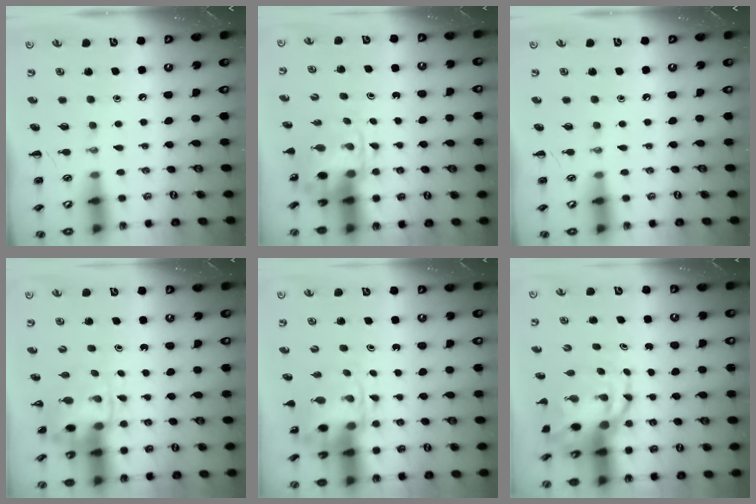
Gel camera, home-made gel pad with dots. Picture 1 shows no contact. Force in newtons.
{"total": 3.9, "press": 3.8, "slide": 0.8}
{"total": 0.0}
{"total": 3.6, "press": 3.5, "slide": 0.8}
{"total": 4.0, "press": 3.8, "slide": 1.0}
{"total": 7.5, "press": 7.2, "slide": 1.8}